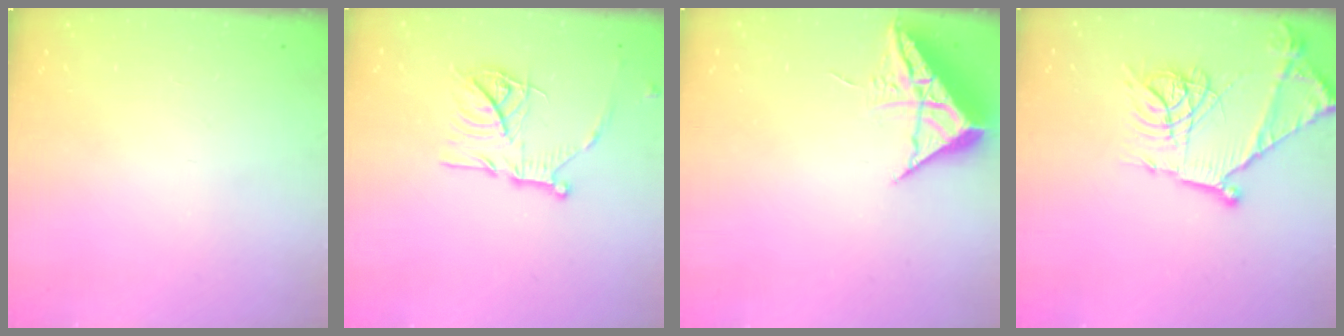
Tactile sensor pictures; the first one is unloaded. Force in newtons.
{"total": 17.1, "press": 17.0, "slide": 1.5}
{"total": 10.0, "press": 9.9, "slide": 0.8}
{"total": 16.5, "press": 16.4, "slide": 1.1}